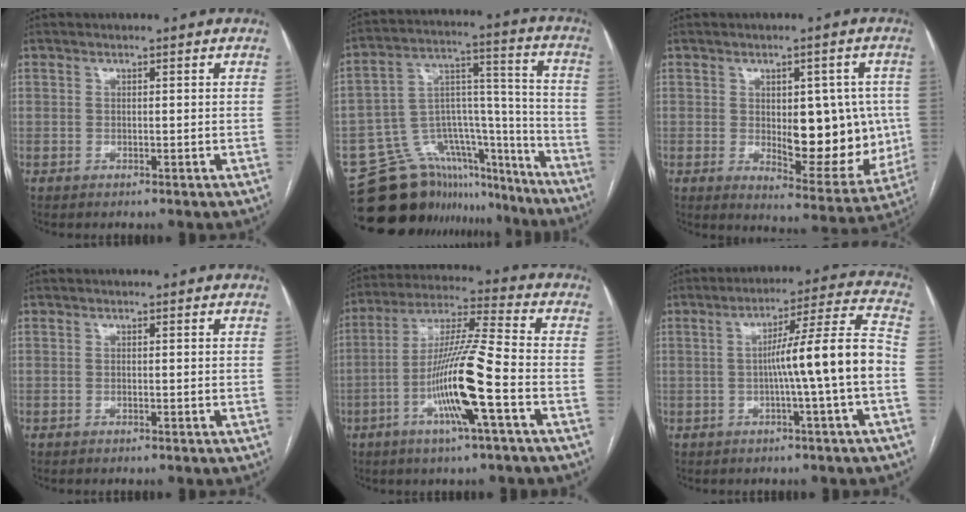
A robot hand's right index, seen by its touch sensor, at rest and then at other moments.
{"total": 19.9, "force": [-17.1, 9.1, 4.4], "torque": [-0.068, 0.076, -0.254]}
{"total": 13.4, "force": [-0.1, 5.9, 12.0], "torque": [-0.143, 0.002, 0.015]}
{"total": 0.0}
{"total": 14.1, "force": [-4.6, -0.3, 13.3], "torque": [-0.258, -0.001, -0.091]}
{"total": 11.3, "force": [-1.9, -1.6, 11.0], "torque": [-0.170, 0.017, -0.029]}